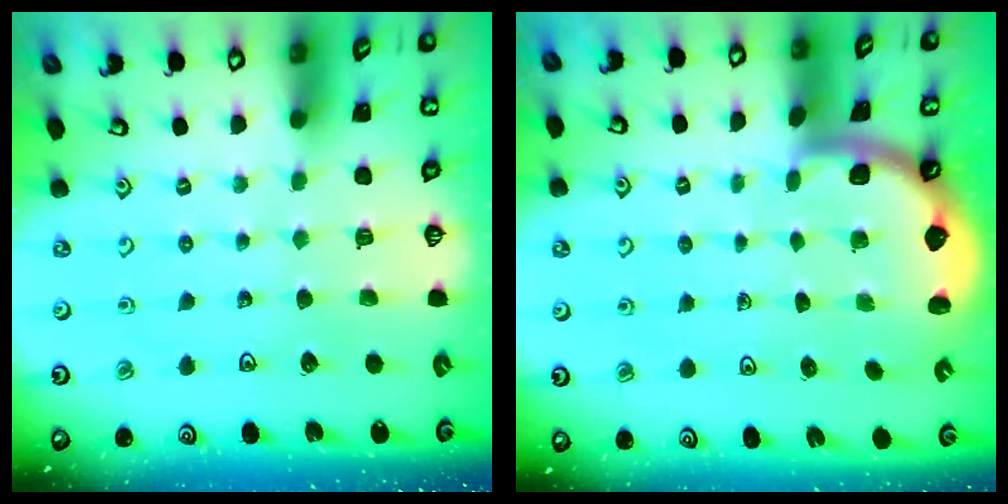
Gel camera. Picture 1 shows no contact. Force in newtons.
{"total": 1.6, "press": 1.6, "slide": 0.1}